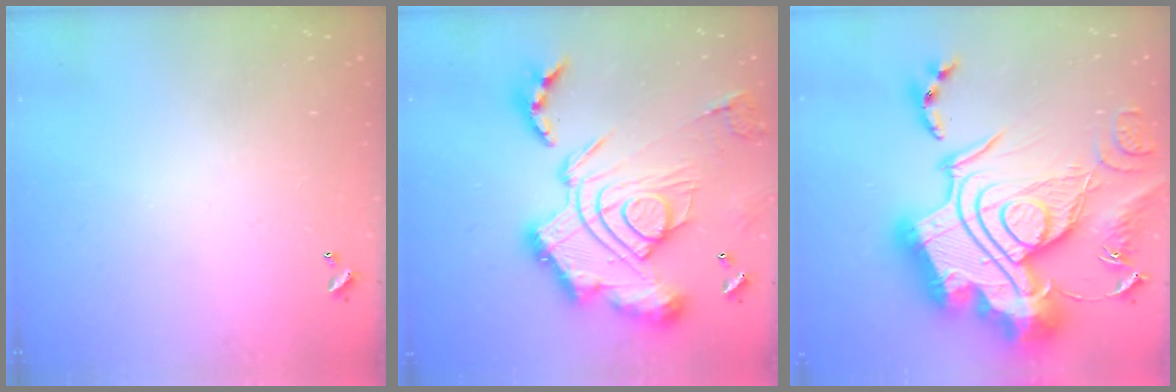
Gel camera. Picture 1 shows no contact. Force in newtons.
{"total": 4.2, "press": 3.4, "slide": 2.5}
{"total": 0.7, "press": 0.7, "slide": 0.1}